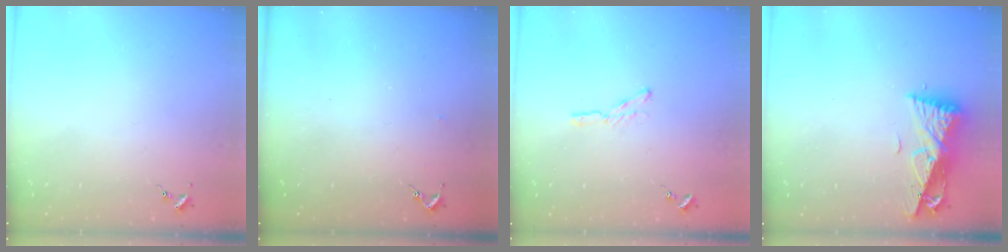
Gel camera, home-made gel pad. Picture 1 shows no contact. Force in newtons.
{"total": 2.6, "press": 2.5, "slide": 0.3}
{"total": 4.3, "press": 4.2, "slide": 0.4}
{"total": 10.1, "press": 10.0, "slide": 1.4}